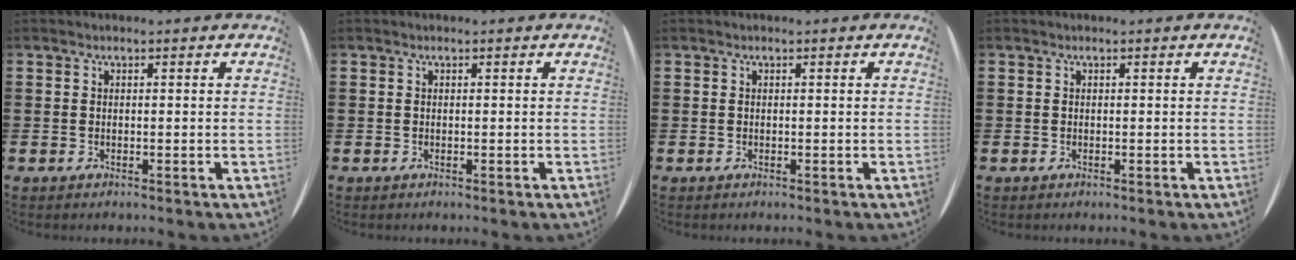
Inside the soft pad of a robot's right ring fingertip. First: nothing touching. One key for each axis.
{"total": 0.0}
{"total": 0.0}
{"total": 0.0}